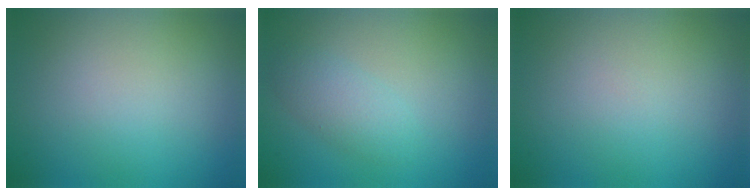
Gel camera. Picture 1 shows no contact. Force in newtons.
{"total": 2.1, "press": 2.1, "slide": 0.1}
{"total": 0.0}